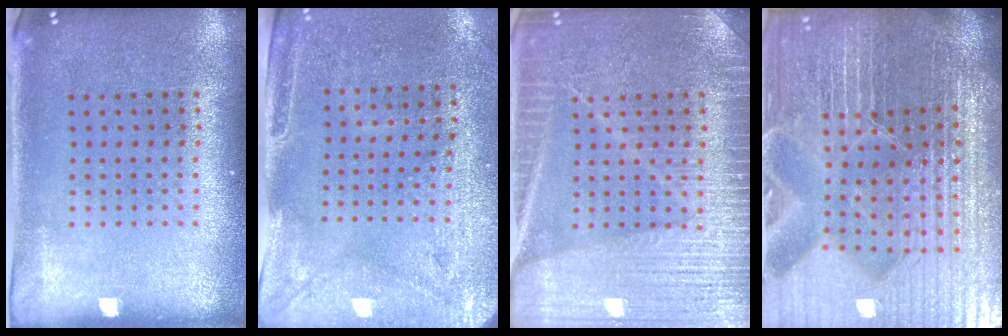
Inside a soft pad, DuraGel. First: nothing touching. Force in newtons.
{"total": 3.0, "press": 2.5, "slide": 1.6}
{"total": 3.7, "press": 3.7, "slide": 0.6}
{"total": 6.9, "press": 6.0, "slide": 3.3}